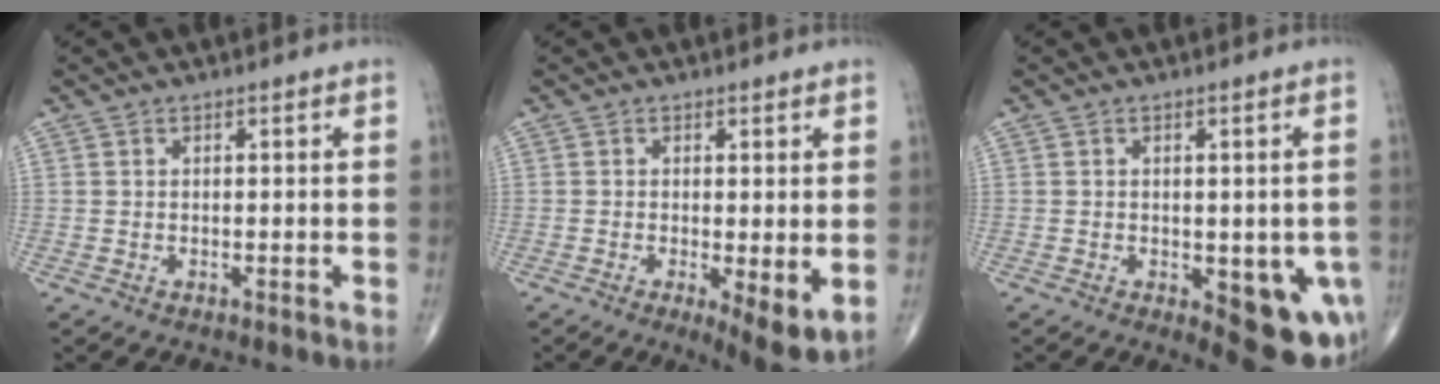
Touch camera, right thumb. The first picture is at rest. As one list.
[{"total": 6.9, "force": [-1.2, 2.0, 6.4], "torque": [-0.098, -0.023, -0.018]}, {"total": 11.7, "force": [-3.6, 5.2, 9.8], "torque": [-0.095, -0.009, -0.032]}]